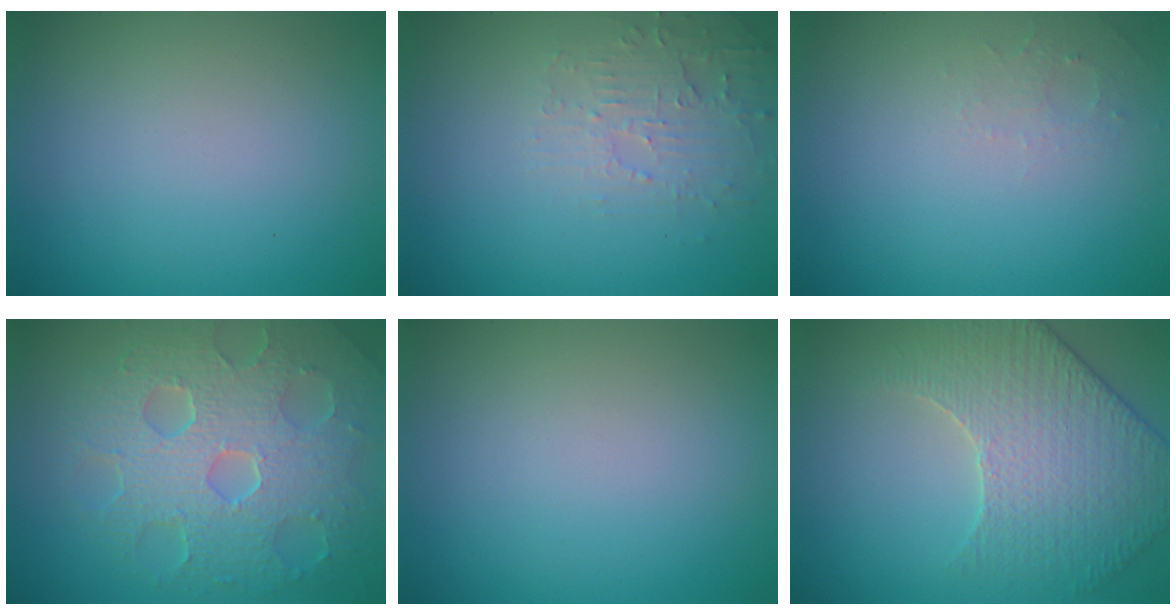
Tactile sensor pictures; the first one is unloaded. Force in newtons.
{"total": 2.8, "press": 2.7, "slide": 0.6}
{"total": 1.2, "press": 1.2, "slide": 0.3}
{"total": 8.8, "press": 6.2, "slide": 6.3}
{"total": 0.0}
{"total": 4.6, "press": 4.6, "slide": 0.2}